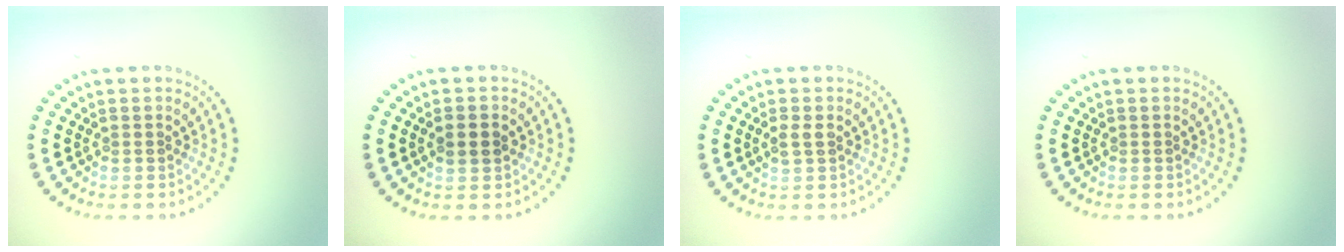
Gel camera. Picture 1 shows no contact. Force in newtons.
{"total": 1.5, "press": 1.5, "slide": 0.1}
{"total": 1.2, "press": 1.2, "slide": 0.1}
{"total": 0.0}